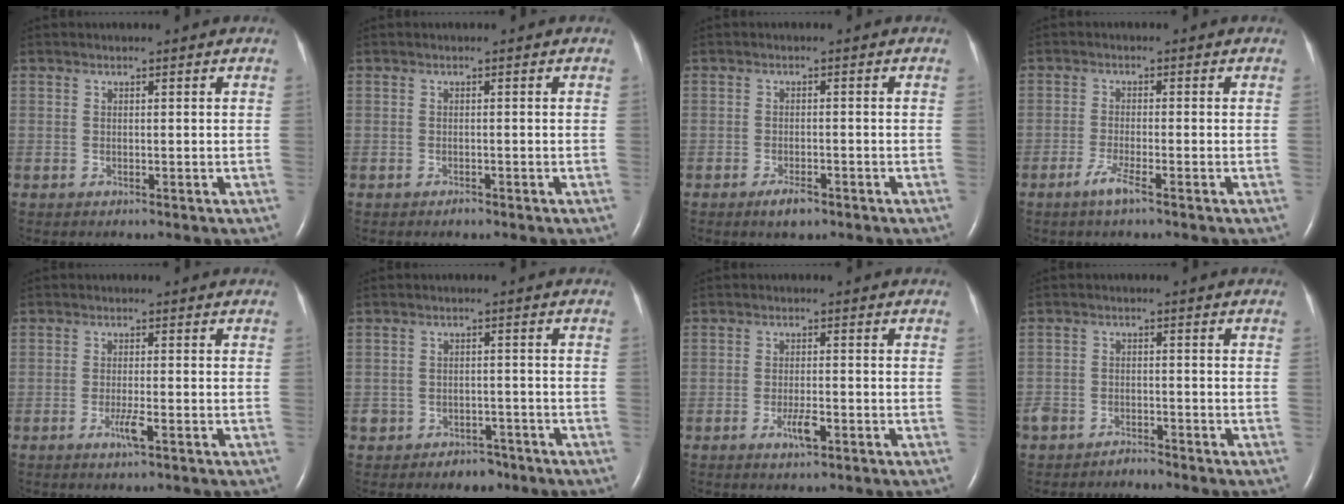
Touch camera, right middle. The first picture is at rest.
{"total": 0.7, "force": [-0.6, 0.2, 0.3], "torque": [-0.009, -0.001, -0.007]}
{"total": 2.6, "force": [-1.8, 0.8, 1.7], "torque": [-0.037, -0.002, -0.029]}
{"total": 2.9, "force": [-1.9, -0.1, 2.2], "torque": [-0.053, -0.007, -0.040]}
{"total": 2.5, "force": [-1.2, 0.0, 2.1], "torque": [-0.043, -0.005, -0.023]}
{"total": 3.5, "force": [-2.3, 2.5, 0.6], "torque": [-0.010, 0.014, -0.028]}
{"total": 3.0, "force": [-1.4, 0.6, 2.5], "torque": [-0.050, -0.002, -0.024]}
{"total": 3.0, "force": [-2.7, 1.2, 0.2], "torque": [-0.005, 0.000, -0.049]}